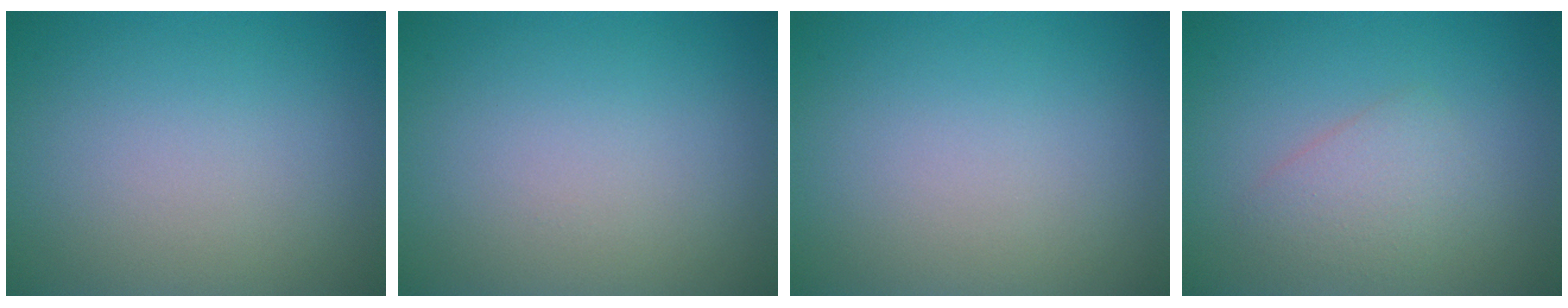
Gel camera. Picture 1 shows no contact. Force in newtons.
{"total": 0.0}
{"total": 0.0}
{"total": 2.3, "press": 2.3, "slide": 0.1}